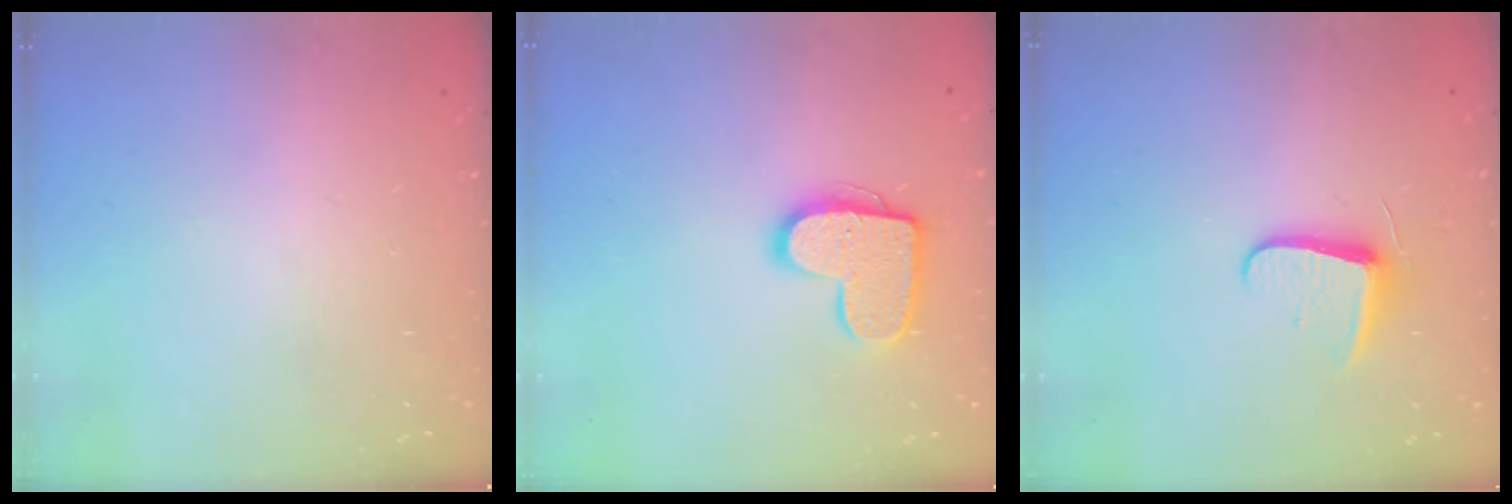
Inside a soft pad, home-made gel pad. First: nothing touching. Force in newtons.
{"total": 12.8, "press": 12.8, "slide": 0.6}
{"total": 7.8, "press": 7.7, "slide": 0.4}